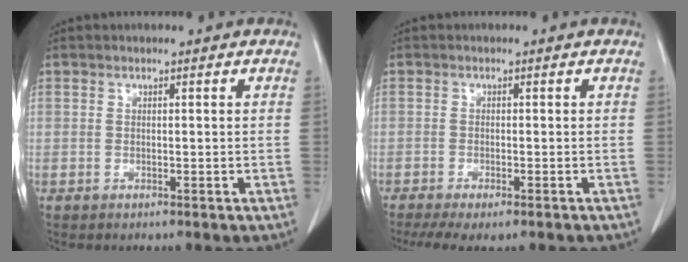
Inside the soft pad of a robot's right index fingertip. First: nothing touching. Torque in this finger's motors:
{"motor_torque": [1.09, -1.05, 0.49, 0.13]}